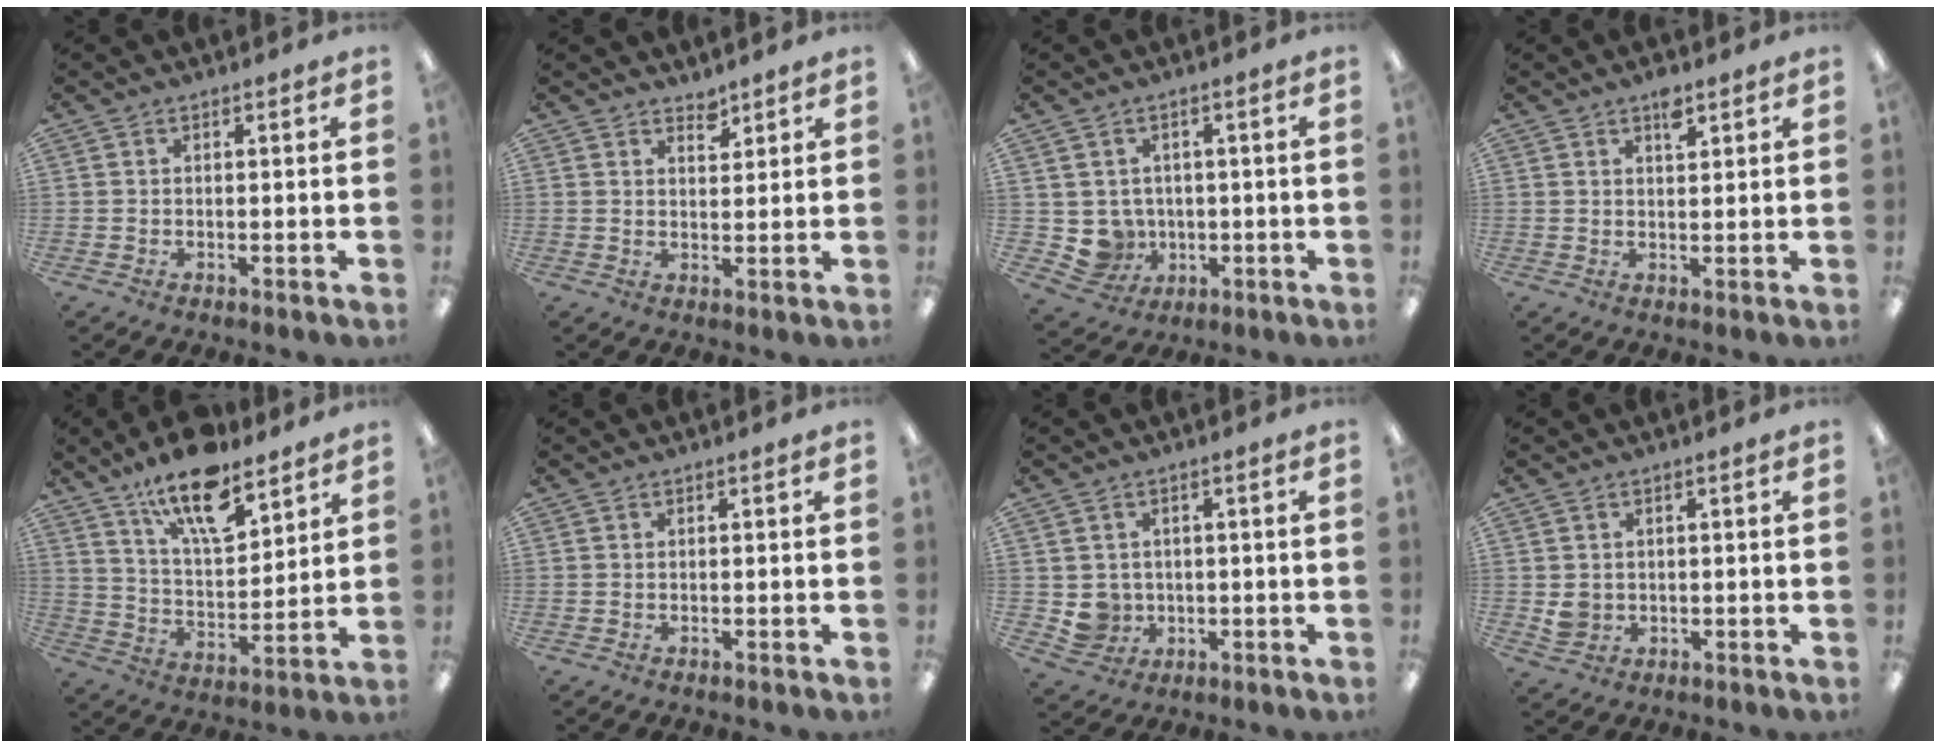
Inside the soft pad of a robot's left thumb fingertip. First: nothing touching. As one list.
[{"total": 2.9, "force": [2.6, 1.1, 0.7], "torque": [0.006, -0.020, 0.044]}, {"total": 6.1, "force": [0.7, 5.9, 1.3], "torque": [-0.047, -0.003, 0.023]}, {"total": 3.5, "force": [2.4, 1.2, 2.1], "torque": [-0.022, -0.010, 0.038]}, {"total": 16.6, "force": [11.9, 6.3, 9.9], "torque": [-0.161, -0.063, 0.201]}, {"total": 0.0}, {"total": 4.7, "force": [0.6, 4.6, 1.0], "torque": [-0.029, 0.003, 0.015]}, {"total": 3.2, "force": [0.7, 2.9, 1.1], "torque": [-0.018, 0.001, 0.013]}]